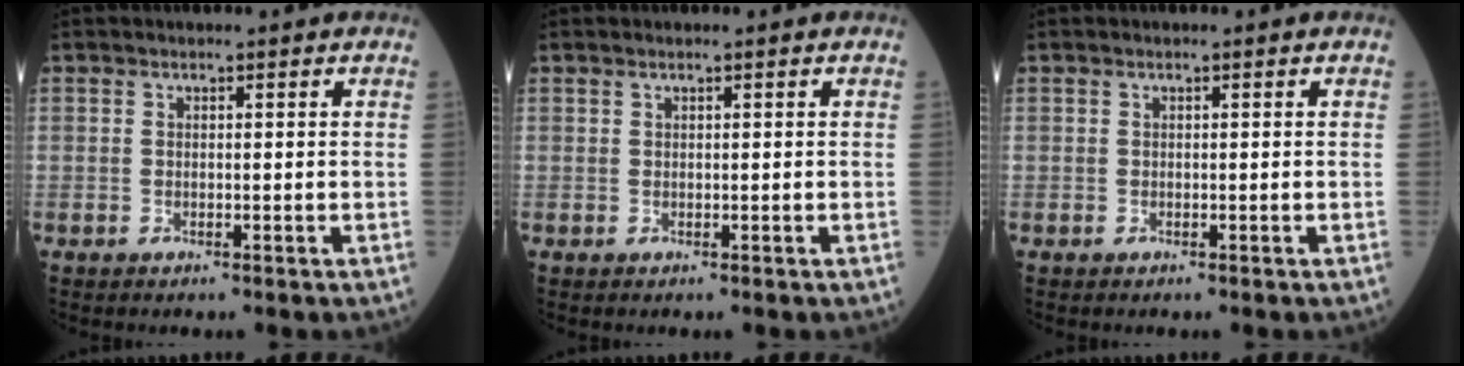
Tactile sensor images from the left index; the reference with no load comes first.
{"total": 0.0}
{"total": 0.0}